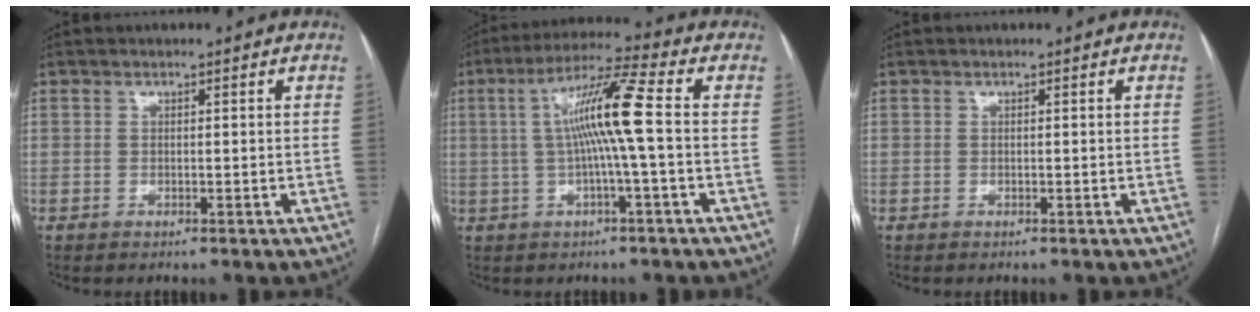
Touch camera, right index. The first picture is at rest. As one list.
[{"total": 10.0, "force": [0.3, -0.7, 10.0], "torque": [-0.183, 0.017, 0.004]}, {"total": 0.0}]